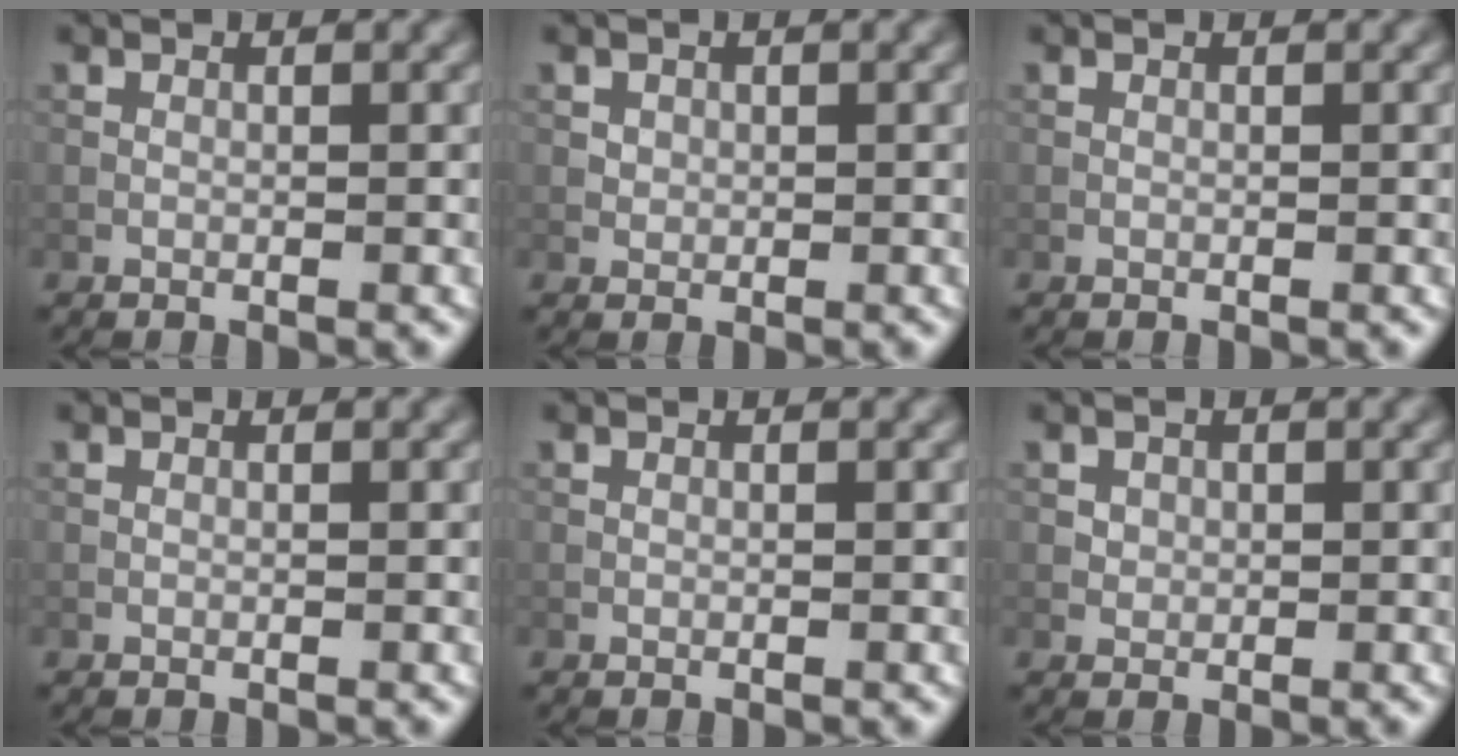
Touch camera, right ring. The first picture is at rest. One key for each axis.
{"total": 0.9, "fx": 0.3, "fy": 0.8, "fz": 0.2, "tx": 0.000, "ty": -0.004, "tz": 0.010}
{"total": 0.0}
{"total": 0.0}
{"total": 0.0}
{"total": 1.2, "fx": 0.5, "fy": 1.1, "fz": 0.3, "tx": -0.004, "ty": -0.005, "tz": 0.018}